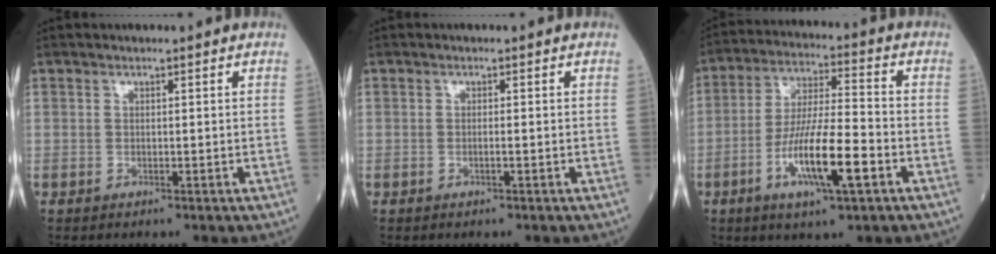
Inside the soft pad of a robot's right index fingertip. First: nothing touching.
{"total": 0.8, "force": [-0.3, 0.0, 0.8], "torque": [-0.016, 0.001, -0.005]}
{"total": 12.4, "force": [-4.6, 1.6, 11.4], "torque": [-0.214, -0.008, -0.083]}